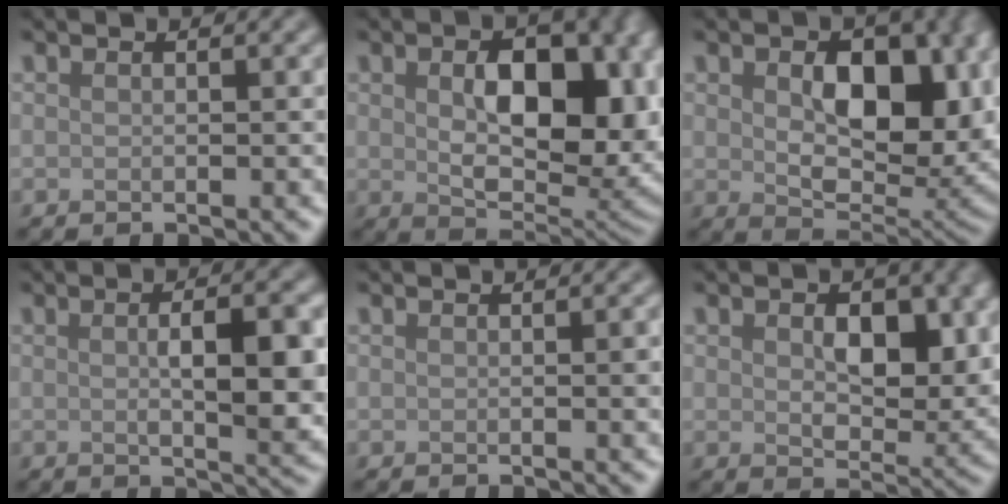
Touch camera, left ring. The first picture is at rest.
{"total": 11.7, "force": [1.4, 6.7, 9.4], "torque": [-0.134, -0.016, 0.035]}
{"total": 11.2, "force": [1.8, 6.8, 8.7], "torque": [-0.126, -0.018, 0.040]}
{"total": 6.7, "force": [0.2, 2.1, 6.4], "torque": [-0.096, -0.004, 0.006]}
{"total": 1.4, "force": [0.0, 0.2, 1.3], "torque": [-0.016, 0.000, 0.000]}
{"total": 6.2, "force": [1.2, 3.8, 4.7], "torque": [-0.066, -0.016, 0.023]}